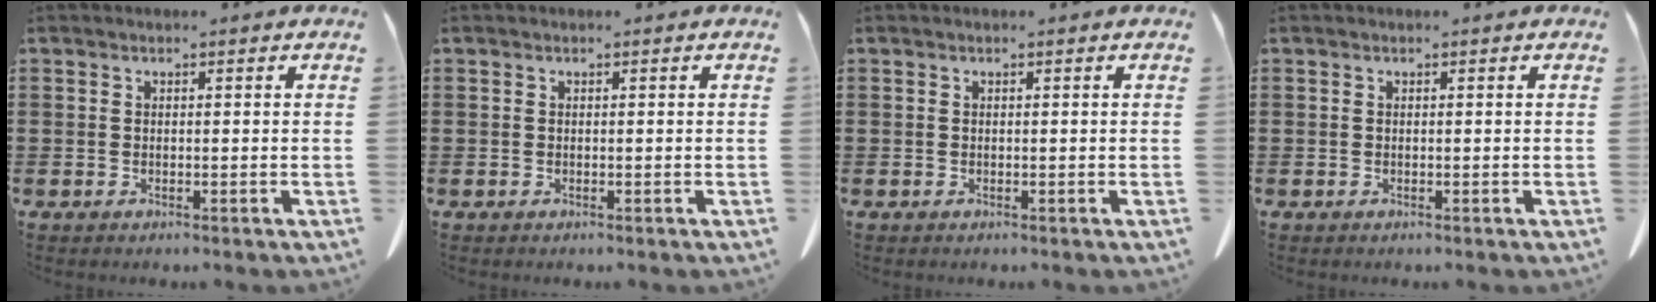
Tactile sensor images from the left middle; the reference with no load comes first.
{"total": 0.0}
{"total": 0.0}
{"total": 0.0}